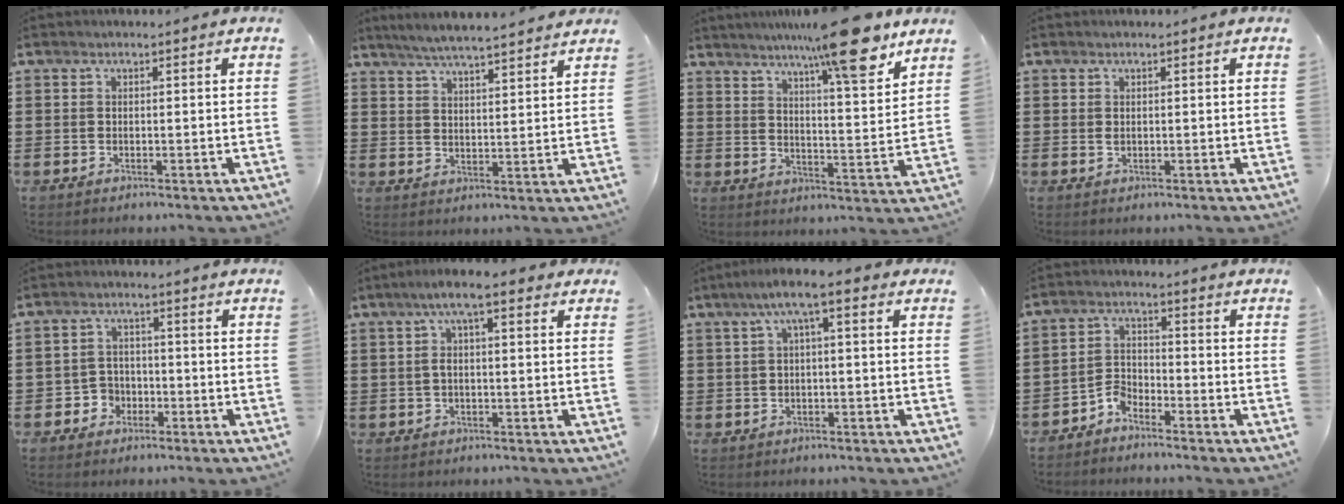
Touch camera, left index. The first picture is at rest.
{"total": 5.1, "force": [4.8, -0.2, 1.6], "torque": [-0.047, -0.022, 0.085]}
{"total": 12.8, "force": [9.7, 1.4, 8.2], "torque": [-0.135, -0.045, 0.158]}
{"total": 0.6, "force": [0.2, 0.3, 0.5], "torque": [-0.012, 0.003, 0.003]}
{"total": 3.2, "force": [-1.8, 2.6, 0.7], "torque": [-0.022, 0.006, -0.040]}
{"total": 5.3, "force": [1.8, 0.9, 4.9], "torque": [-0.096, 0.007, 0.028]}
{"total": 4.6, "force": [0.9, 0.6, 4.5], "torque": [-0.086, 0.008, 0.010]}
{"total": 3.6, "force": [-3.4, 1.1, 0.7], "torque": [-0.026, 0.009, -0.071]}